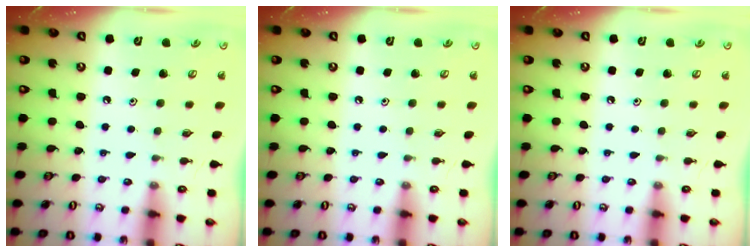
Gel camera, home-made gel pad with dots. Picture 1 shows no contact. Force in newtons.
{"total": 0.0}
{"total": 0.0}